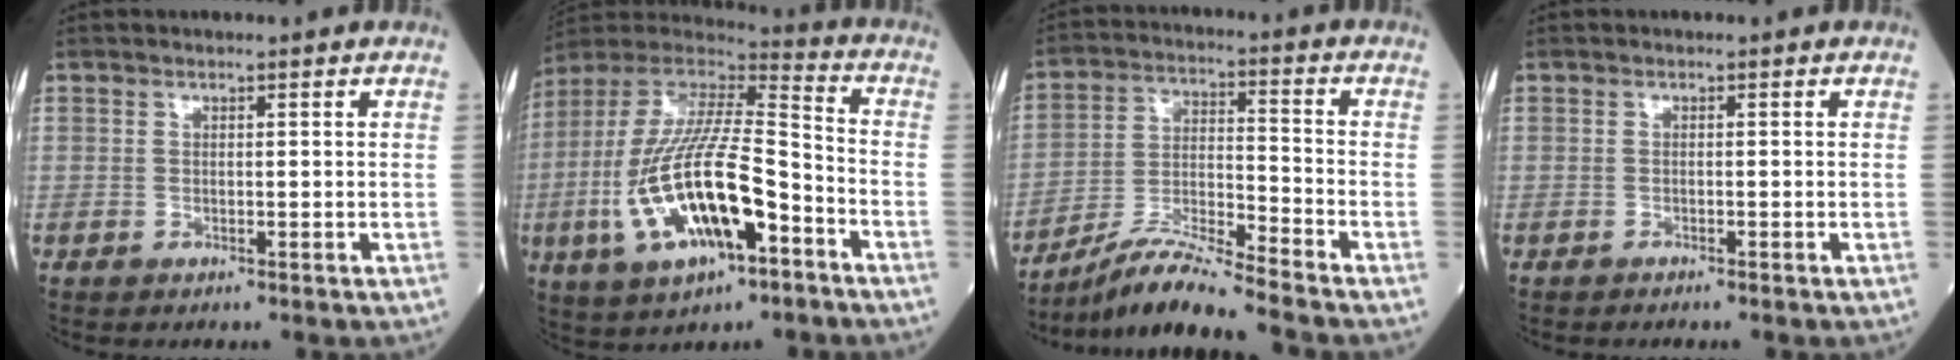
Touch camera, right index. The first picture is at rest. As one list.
[{"total": 20.9, "force": [-6.9, 6.1, 18.8], "torque": [-0.409, -0.014, -0.115]}, {"total": 10.7, "force": [-9.6, -1.6, 4.4], "torque": [-0.086, -0.010, -0.176]}, {"total": 0.8, "force": [-0.7, -0.1, 0.4], "torque": [-0.007, 0.001, -0.008]}]